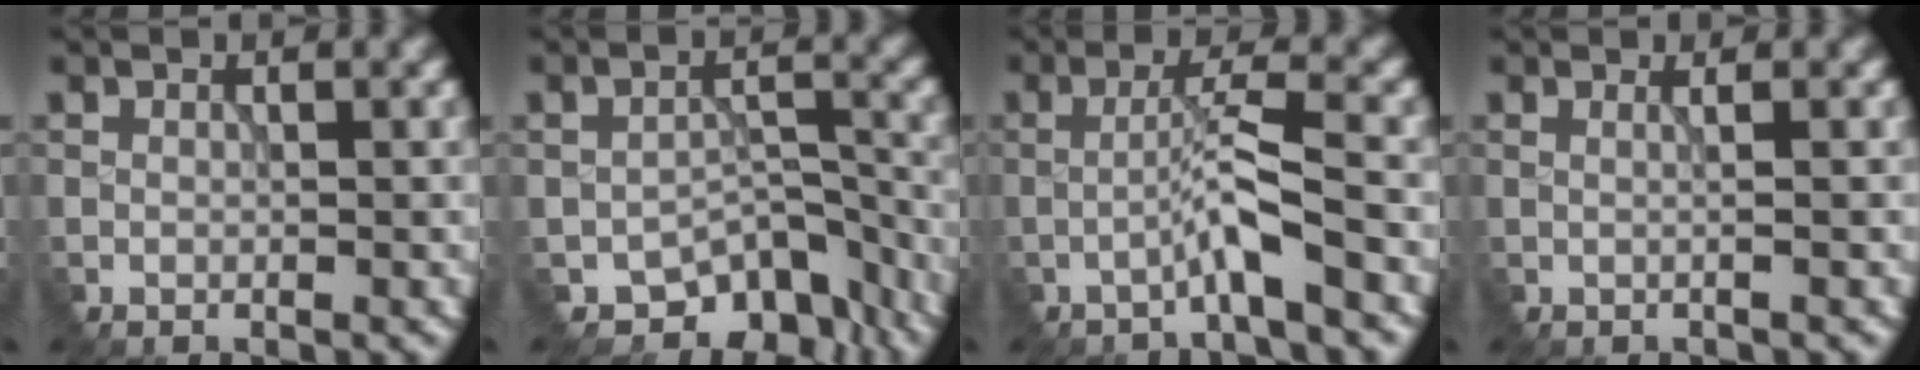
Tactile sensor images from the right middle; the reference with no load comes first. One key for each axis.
{"total": 5.9, "fx": -4.3, "fy": 3.4, "fz": 2.3, "tx": -0.017, "ty": -0.015, "tz": -0.058}
{"total": 3.3, "fx": -1.5, "fy": -0.1, "fz": 3.0, "tx": -0.057, "ty": 0.016, "tz": -0.038}
{"total": 1.6, "fx": 0.3, "fy": 0.8, "fz": 1.4, "tx": -0.011, "ty": 0.003, "tz": -0.016}